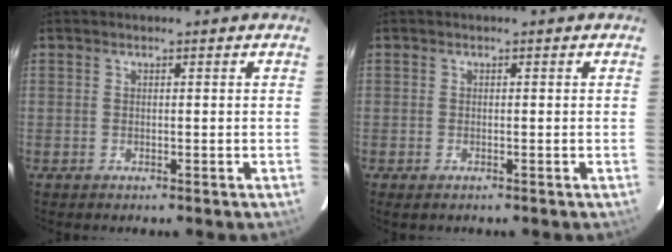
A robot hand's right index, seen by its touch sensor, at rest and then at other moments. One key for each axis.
{"total": 0.9, "fx": -0.6, "fy": 0.4, "fz": 0.6, "tx": -0.011, "ty": -0.002, "tz": -0.005}